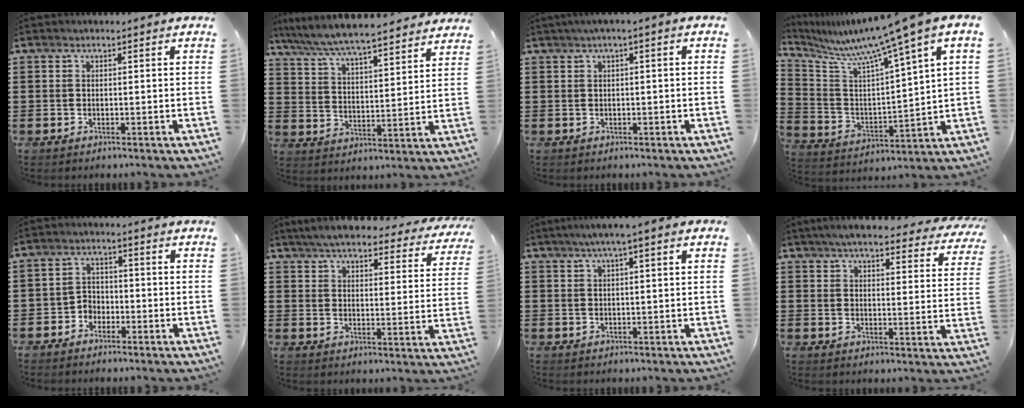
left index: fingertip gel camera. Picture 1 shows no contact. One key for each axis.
{"total": 6.7, "fx": 6.4, "fy": -0.1, "fz": 1.9, "tx": -0.065, "ty": -0.042, "tz": 0.111}
{"total": 1.4, "fx": -0.2, "fy": 0.1, "fz": 1.4, "tx": -0.021, "ty": -0.003, "tz": -0.003}
{"total": 9.0, "fx": 7.3, "fy": -1.4, "fz": 5.1, "tx": -0.131, "ty": -0.062, "tz": 0.111}
{"total": 2.8, "fx": -2.0, "fy": 1.9, "fz": 0.4, "tx": -0.017, "ty": 0.007, "tz": -0.047}
{"total": 6.2, "fx": 5.7, "fy": 0.4, "fz": 2.4, "tx": -0.070, "ty": -0.027, "tz": 0.099}
{"total": 2.8, "fx": 1.4, "fy": -0.1, "fz": 2.4, "tx": -0.049, "ty": 0.002, "tz": 0.024}
{"total": 5.9, "fx": 5.4, "fy": 0.2, "fz": 2.4, "tx": -0.066, "ty": -0.021, "tz": 0.095}